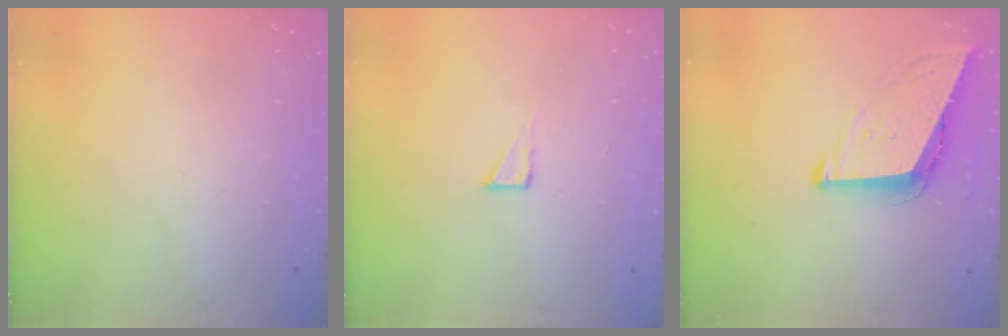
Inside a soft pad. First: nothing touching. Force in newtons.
{"total": 2.3, "press": 2.3, "slide": 0.1}
{"total": 9.3, "press": 8.9, "slide": 2.7}